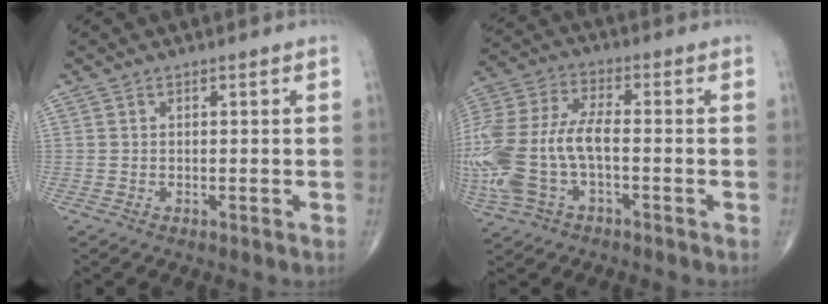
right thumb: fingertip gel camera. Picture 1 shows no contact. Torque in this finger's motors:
{"motor_torque": [0.59, 0.39, 1.86, 0.06, 0.50]}